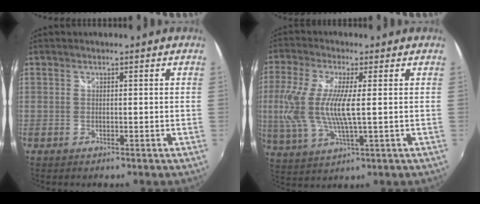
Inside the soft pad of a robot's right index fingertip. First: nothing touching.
{"total": 12.4, "force": [0.3, 2.8, 12.0], "torque": [-0.250, -0.008, 0.009]}